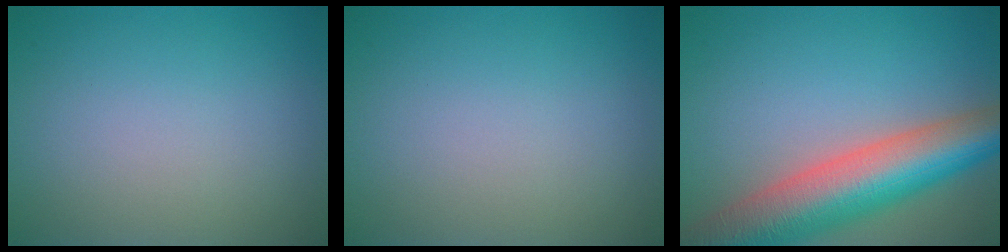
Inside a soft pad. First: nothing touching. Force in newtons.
{"total": 0.0}
{"total": 11.0, "press": 10.9, "slide": 0.9}